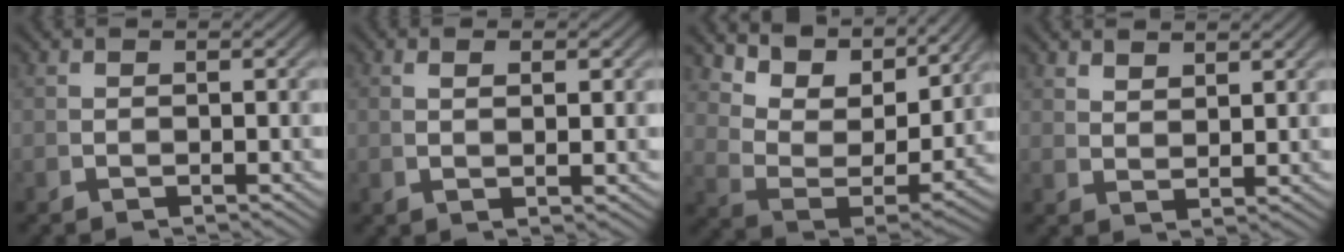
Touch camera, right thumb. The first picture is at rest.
{"total": 1.7, "force": [0.8, -0.1, 1.5], "torque": [-0.024, 0.004, 0.020]}
{"total": 9.9, "force": [4.5, 5.2, 7.1], "torque": [-0.156, -0.014, 0.081]}
{"total": 2.5, "force": [2.4, 0.0, 0.6], "torque": [-0.003, 0.003, 0.053]}